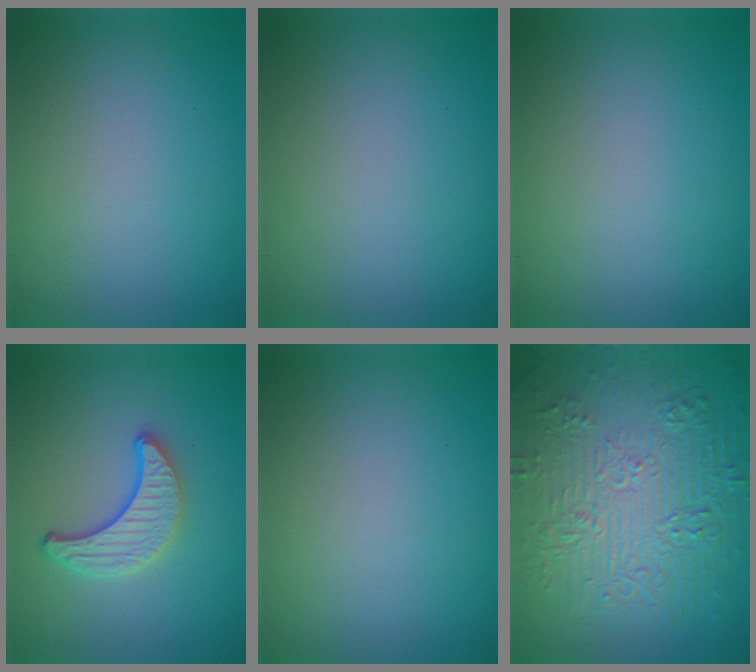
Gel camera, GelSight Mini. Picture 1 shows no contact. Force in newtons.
{"total": 0.0}
{"total": 0.0}
{"total": 3.6, "press": 3.1, "slide": 1.8}
{"total": 0.0}
{"total": 12.0, "press": 7.9, "slide": 9.0}